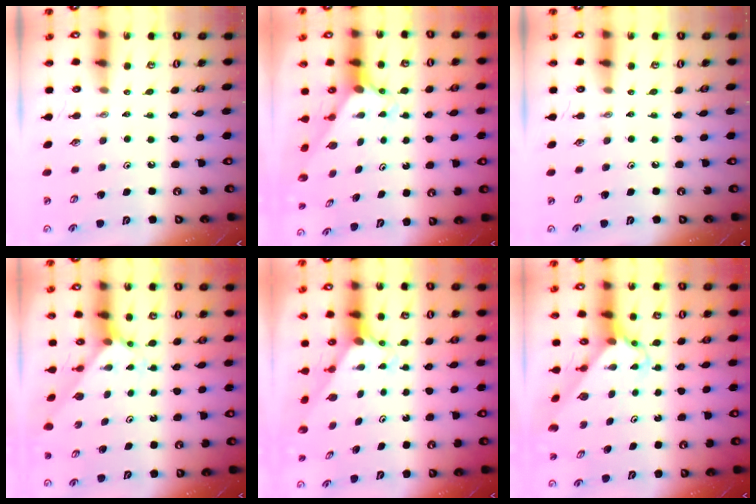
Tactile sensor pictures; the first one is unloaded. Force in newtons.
{"total": 2.6, "press": 2.6, "slide": 0.2}
{"total": 0.0}
{"total": 2.2, "press": 2.2, "slide": 0.2}
{"total": 2.7, "press": 2.7, "slide": 0.2}
{"total": 2.6, "press": 2.6, "slide": 0.2}